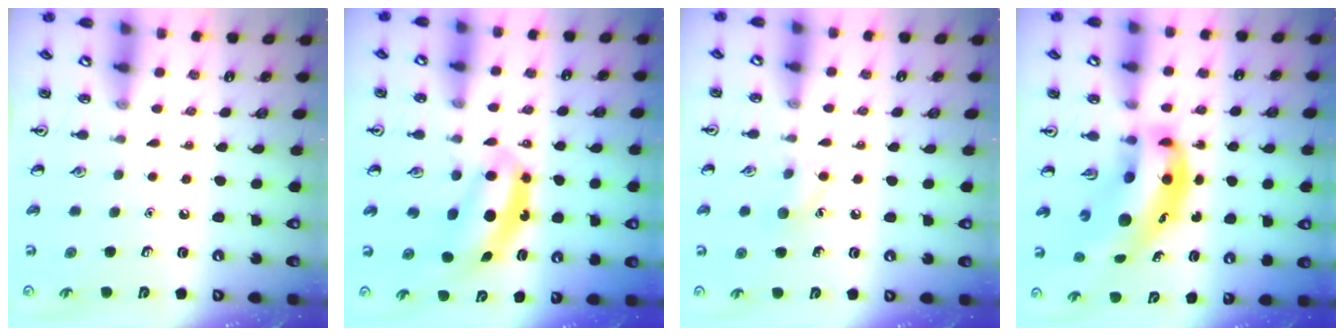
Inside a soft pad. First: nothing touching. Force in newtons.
{"total": 5.9, "press": 5.7, "slide": 1.6}
{"total": 6.3, "press": 6.0, "slide": 2.0}
{"total": 11.9, "press": 11.4, "slide": 3.2}